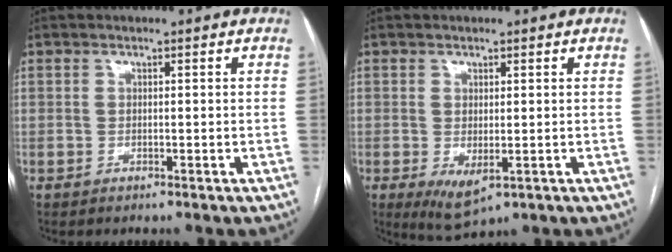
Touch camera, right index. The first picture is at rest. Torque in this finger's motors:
{"motor_torque": [0.65, -0.36, 0.17, 0.05]}